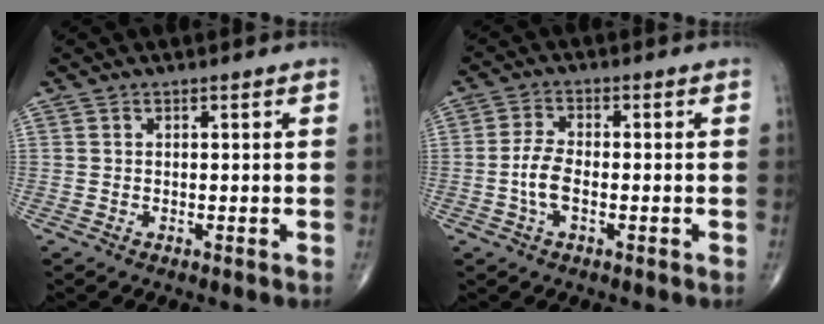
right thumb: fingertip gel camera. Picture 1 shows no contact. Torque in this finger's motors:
{"motor_torque": [-0.16, 0.53, 0.80, -0.01, 0.23]}